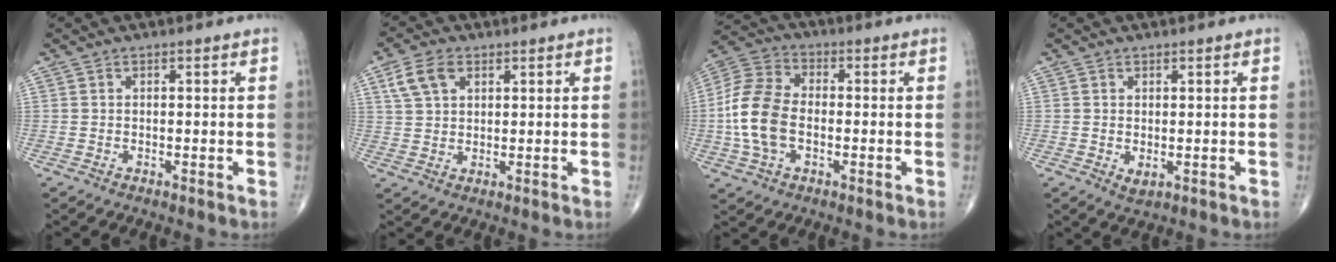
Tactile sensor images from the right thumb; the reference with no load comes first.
{"total": 6.1, "force": [2.7, 3.9, 3.8], "torque": [-0.069, 0.002, 0.055]}
{"total": 12.5, "force": [-1.5, 7.9, 9.6], "torque": [-0.202, 0.023, -0.036]}
{"total": 1.6, "force": [0.0, 1.0, 1.3], "torque": [-0.022, -0.004, 0.005]}